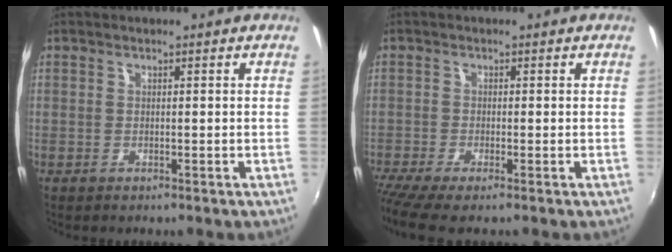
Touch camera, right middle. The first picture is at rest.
{"total": 4.2, "force": [-3.4, -0.1, 2.5], "torque": [-0.066, -0.023, -0.069]}